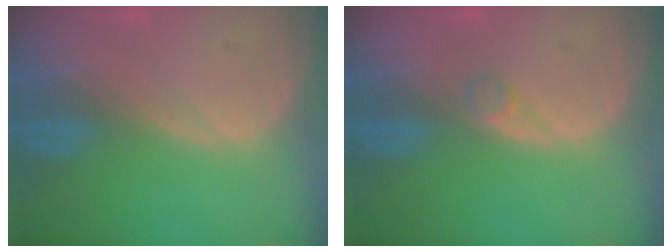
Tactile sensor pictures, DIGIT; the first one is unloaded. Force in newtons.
{"total": 1.2, "press": 1.2, "slide": 0.1}